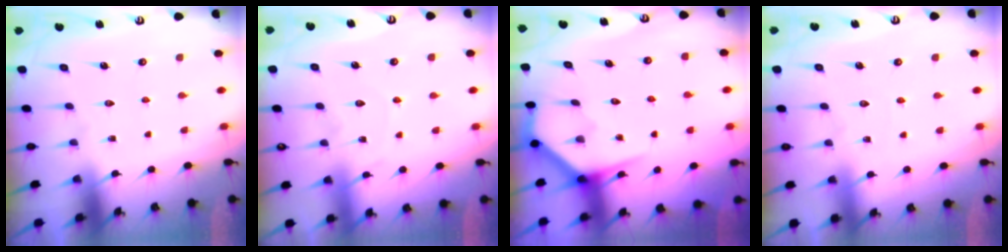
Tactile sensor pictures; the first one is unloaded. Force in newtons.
{"total": 3.4, "press": 3.4, "slide": 0.4}
{"total": 4.2, "press": 4.2, "slide": 0.4}
{"total": 1.8, "press": 1.7, "slide": 0.2}